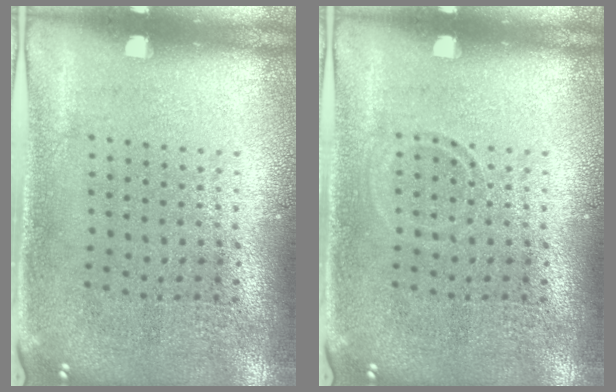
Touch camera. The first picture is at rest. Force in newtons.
{"total": 0.7, "press": 0.6, "slide": 0.3}